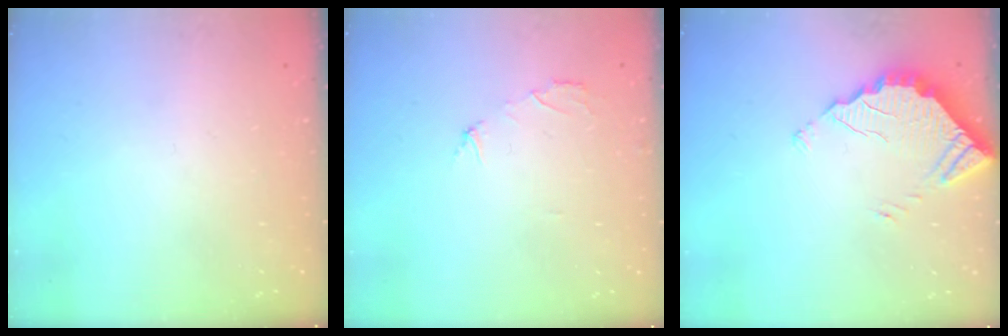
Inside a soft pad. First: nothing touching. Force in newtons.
{"total": 2.1, "press": 2.1, "slide": 0.1}
{"total": 3.5, "press": 3.5, "slide": 0.2}